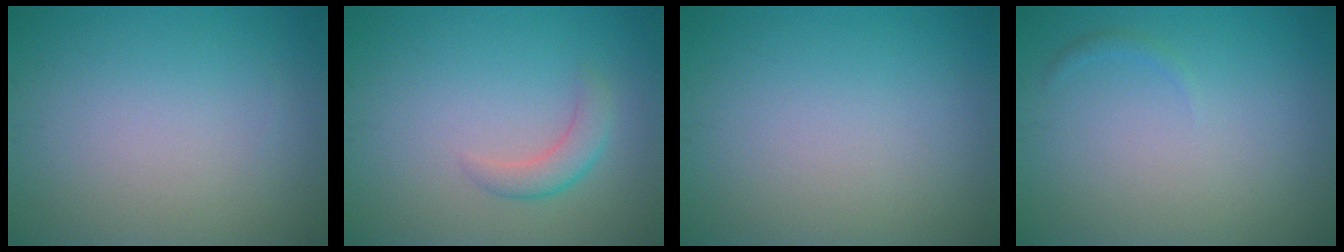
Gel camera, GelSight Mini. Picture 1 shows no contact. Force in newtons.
{"total": 2.1, "press": 2.1, "slide": 0.1}
{"total": 0.0}
{"total": 0.6, "press": 0.6, "slide": 0.0}